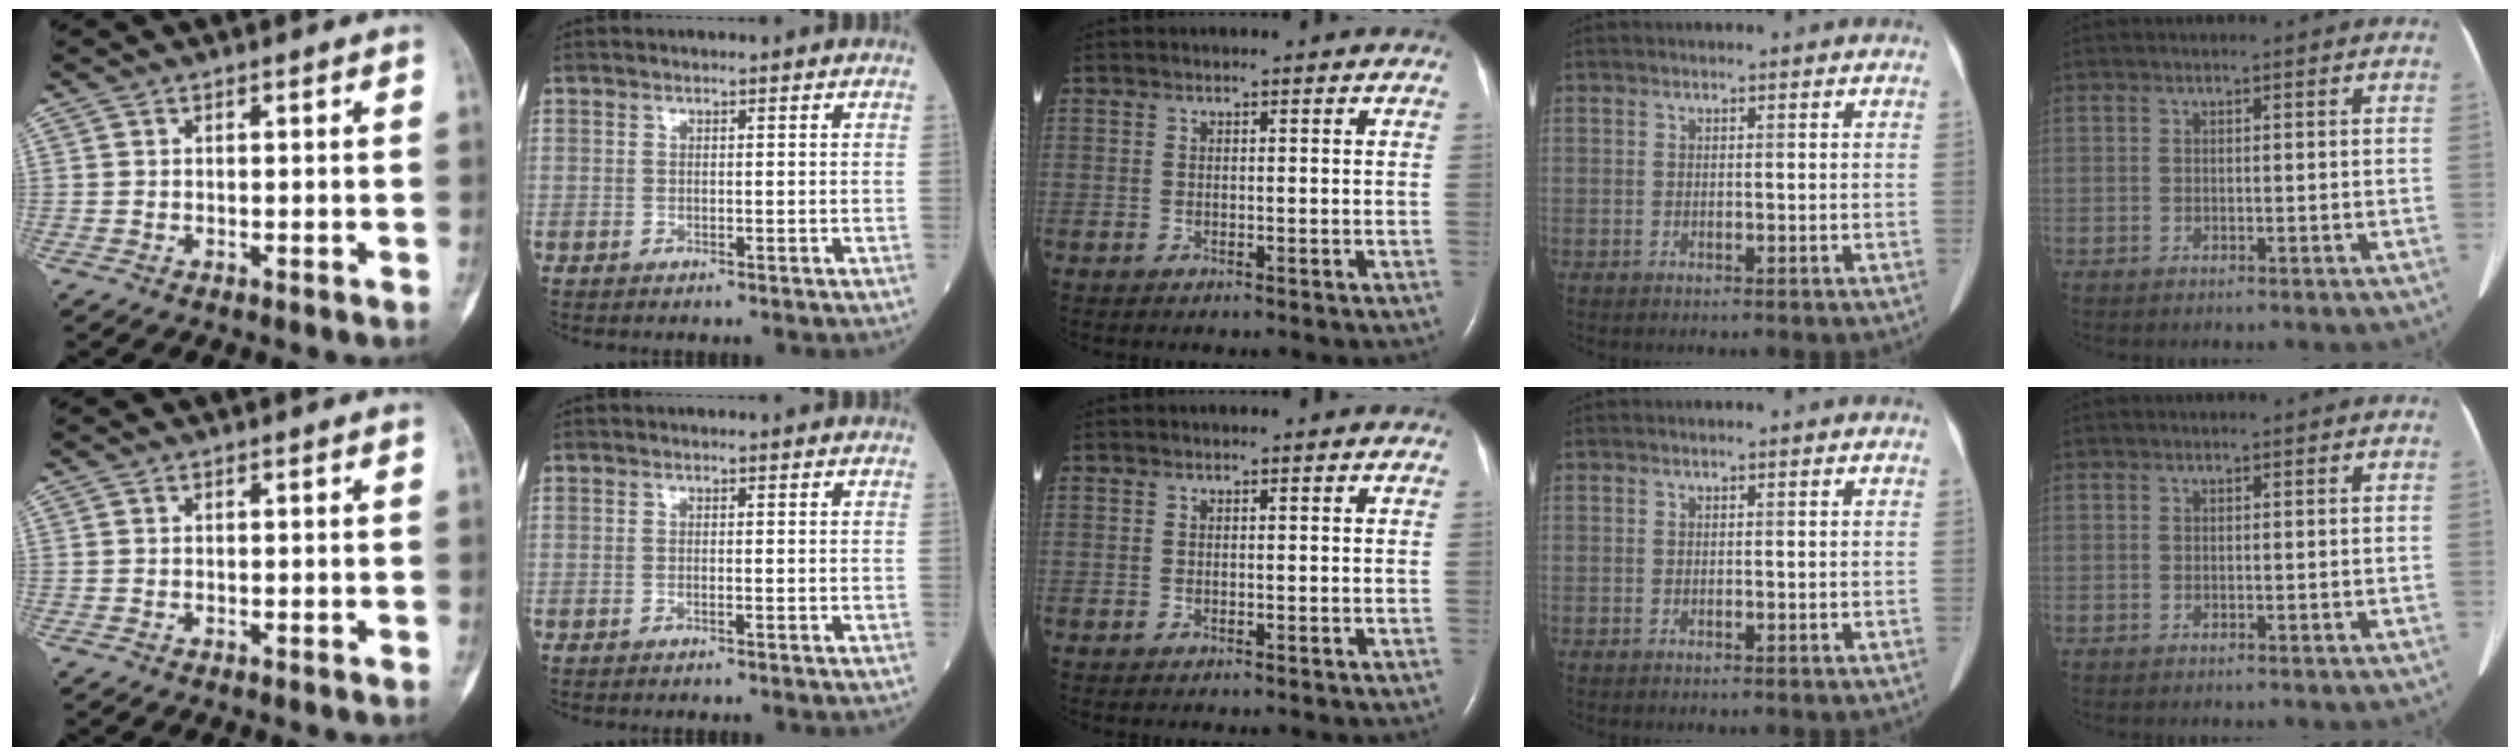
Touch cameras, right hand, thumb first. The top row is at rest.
{}